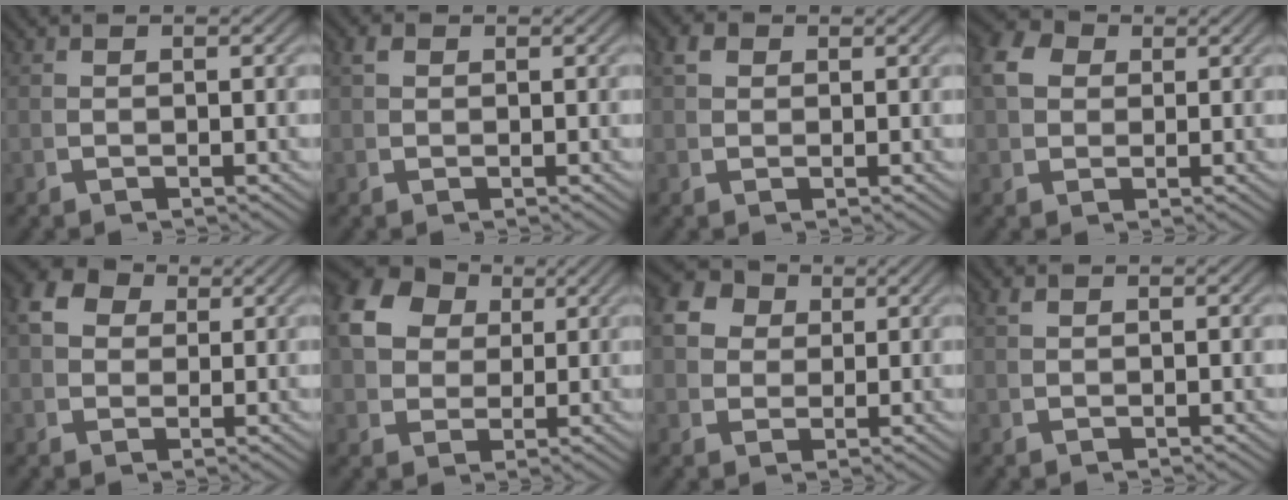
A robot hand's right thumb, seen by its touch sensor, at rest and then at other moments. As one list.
[{"total": 1.0, "force": [0.8, 0.4, 0.3], "torque": [-0.009, -0.001, 0.020]}, {"total": 1.6, "force": [1.2, 0.9, 0.6], "torque": [-0.014, -0.002, 0.027]}, {"total": 4.9, "force": [2.0, 3.7, 2.4], "torque": [-0.058, -0.003, 0.037]}, {"total": 6.1, "force": [2.4, 4.7, 3.0], "torque": [-0.063, -0.001, 0.037]}, {"total": 9.5, "force": [3.6, 7.3, 4.9], "torque": [-0.111, -0.002, 0.065]}, {"total": 8.2, "force": [2.7, 6.7, 3.8], "torque": [-0.088, -0.006, 0.043]}, {"total": 0.7, "force": [0.7, -0.3, 0.1], "torque": [-0.005, 0.002, 0.018]}]